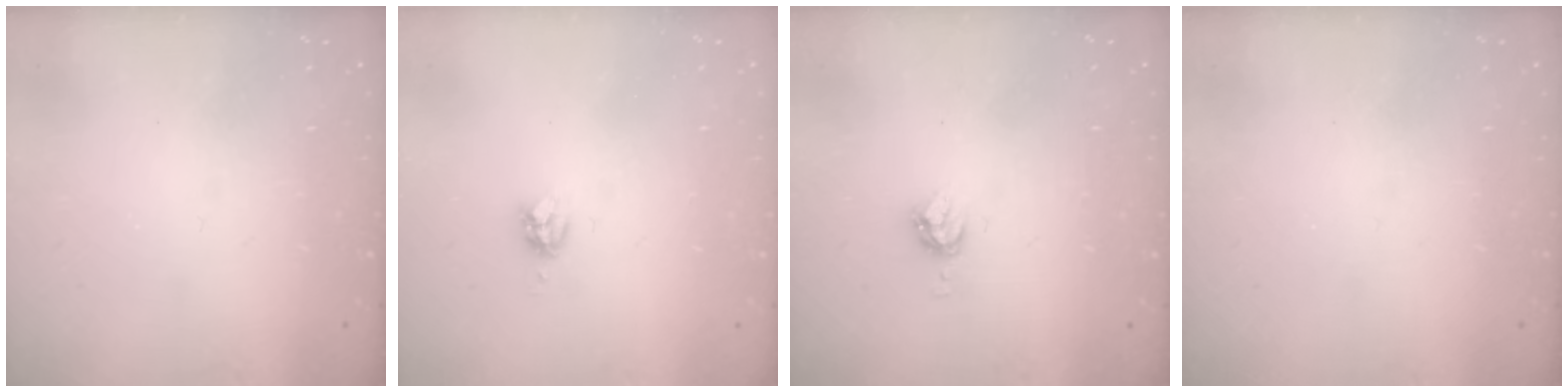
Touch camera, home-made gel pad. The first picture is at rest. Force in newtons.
{"total": 4.2, "press": 4.2, "slide": 0.1}
{"total": 4.5, "press": 4.5, "slide": 0.0}
{"total": 0.0}